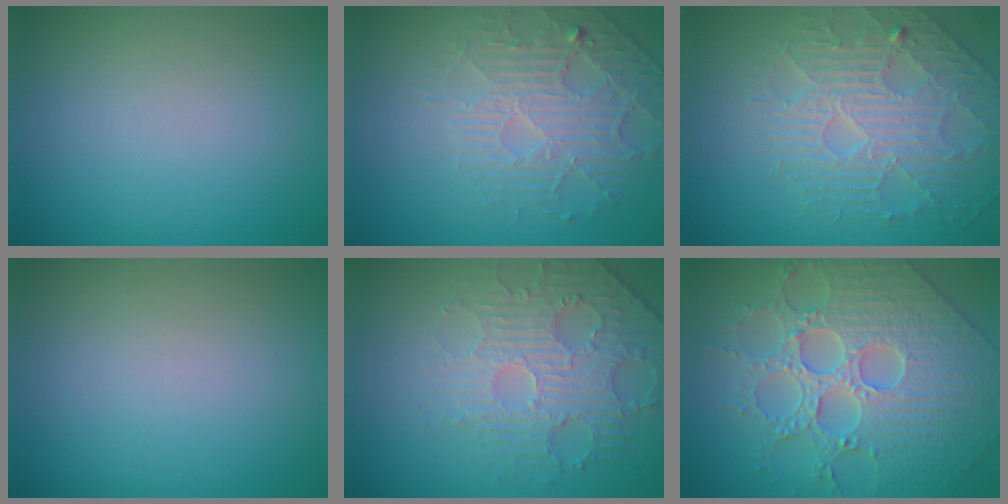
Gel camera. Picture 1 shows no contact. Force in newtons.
{"total": 4.6, "press": 3.5, "slide": 3.0}
{"total": 4.2, "press": 4.2, "slide": 0.3}
{"total": 0.0}
{"total": 4.8, "press": 3.8, "slide": 3.0}
{"total": 6.7, "press": 6.0, "slide": 2.9}